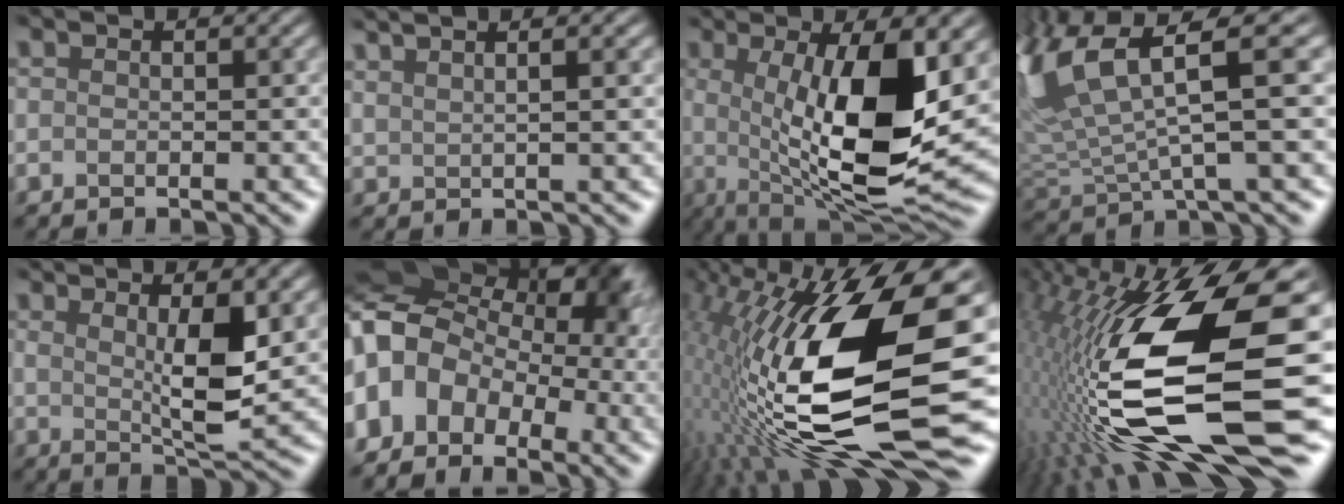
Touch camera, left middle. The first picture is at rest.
{"total": 4.2, "force": [3.0, 2.0, 2.2], "torque": [0.022, 0.024, 0.005]}
{"total": 10.0, "force": [1.7, 2.8, 9.5], "torque": [-0.154, -0.019, 0.034]}
{"total": 9.6, "force": [6.3, 2.1, 6.9], "torque": [-0.162, 0.009, 0.115]}
{"total": 3.4, "force": [1.9, 0.2, 2.8], "torque": [-0.057, -0.010, 0.034]}
{"total": 11.7, "force": [-1.5, 9.4, 6.8], "torque": [-0.146, -0.017, -0.024]}
{"total": 15.9, "force": [1.7, 5.5, 14.8], "torque": [-0.300, -0.005, 0.032]}
{"total": 16.1, "force": [0.3, 5.0, 15.3], "torque": [-0.311, -0.031, 0.010]}